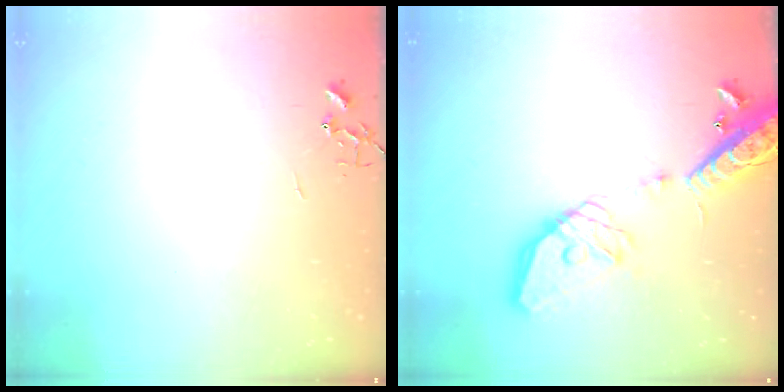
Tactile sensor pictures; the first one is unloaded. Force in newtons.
{"total": 21.3, "press": 20.9, "slide": 3.7}